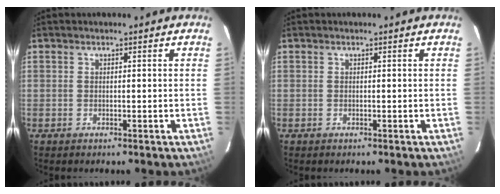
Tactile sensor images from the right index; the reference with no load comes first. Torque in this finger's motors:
{"motor_torque": [-0.01, 0.00, 0.00, 0.00]}